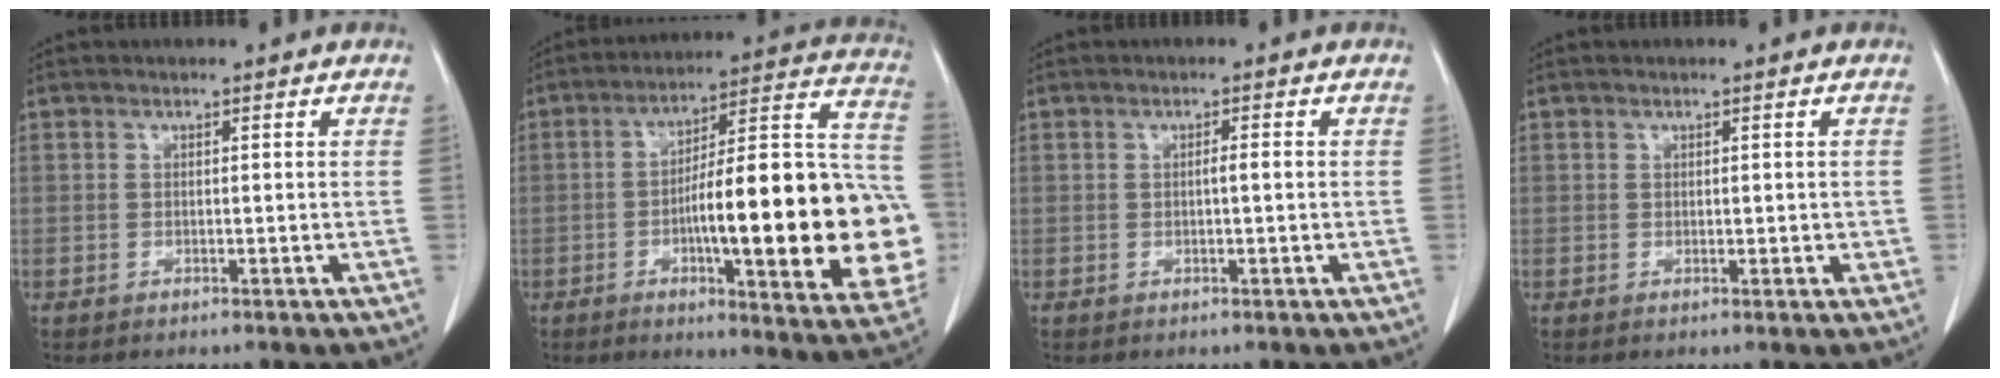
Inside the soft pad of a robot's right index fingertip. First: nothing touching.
{"total": 26.8, "force": [-4.8, 4.8, 26.0], "torque": [-0.283, 0.023, -0.062]}
{"total": 1.1, "force": [-0.1, 0.0, 1.1], "torque": [-0.019, 0.002, -0.001]}
{"total": 1.2, "force": [0.1, 0.6, 1.0], "torque": [-0.013, -0.002, 0.003]}